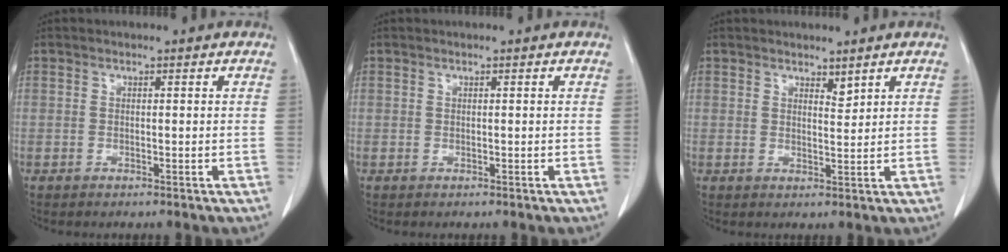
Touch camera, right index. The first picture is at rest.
{"total": 0.0}
{"total": 1.6, "force": [1.4, 0.4, 0.7], "torque": [-0.011, -0.007, 0.024]}